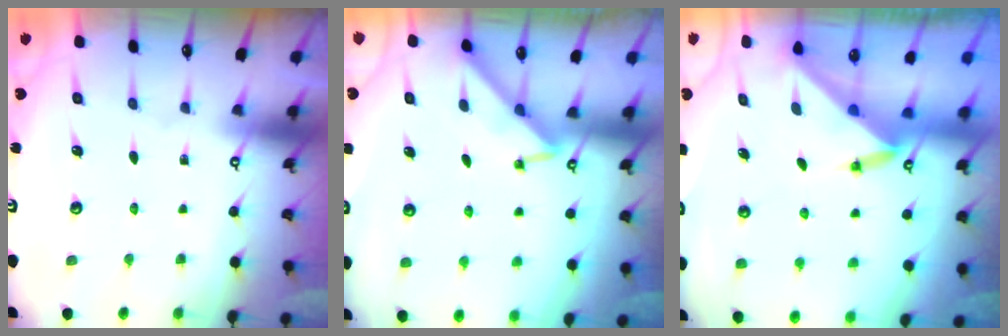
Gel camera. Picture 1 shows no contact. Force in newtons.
{"total": 3.3, "press": 3.2, "slide": 0.6}
{"total": 3.5, "press": 3.4, "slide": 0.3}